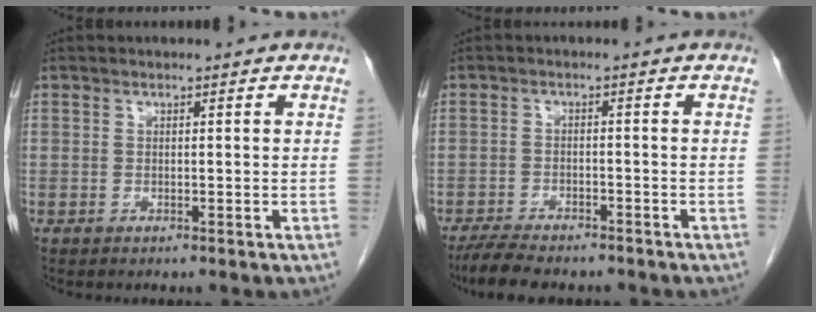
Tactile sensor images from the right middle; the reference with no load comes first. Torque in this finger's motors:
{"motor_torque": [0.02, -0.01, 0.04, 0.06]}